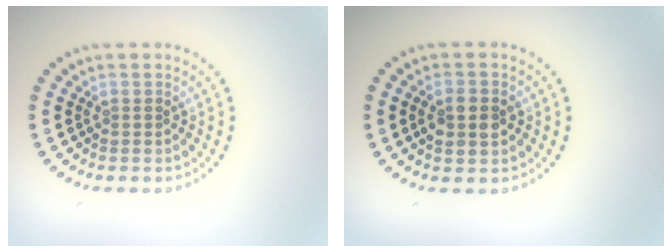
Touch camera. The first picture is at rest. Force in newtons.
{"total": 2.9, "press": 2.9, "slide": 0.2}